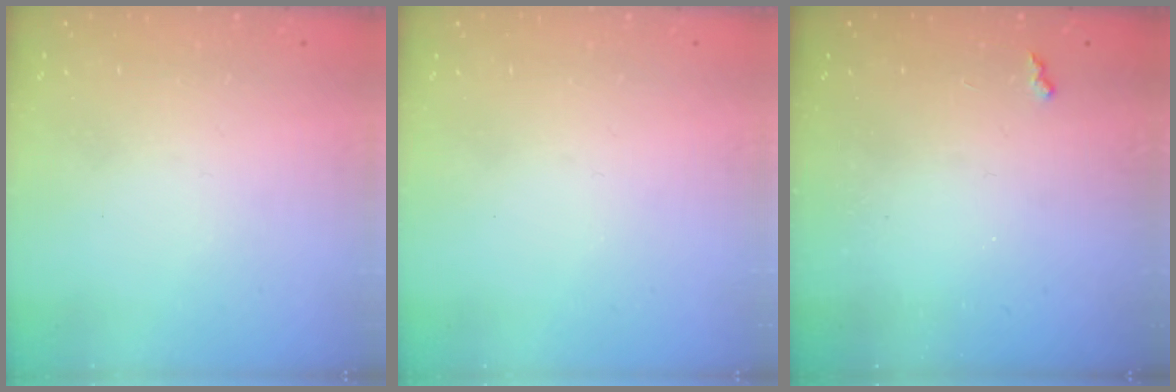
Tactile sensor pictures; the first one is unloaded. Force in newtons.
{"total": 0.0}
{"total": 1.9, "press": 1.8, "slide": 0.5}